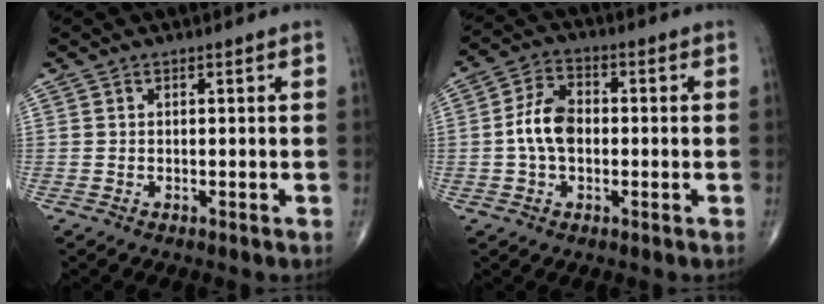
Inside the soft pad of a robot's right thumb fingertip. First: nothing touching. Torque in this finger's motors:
{"motor_torque": [0.42, 0.27, 0.86, -0.24, 0.08]}